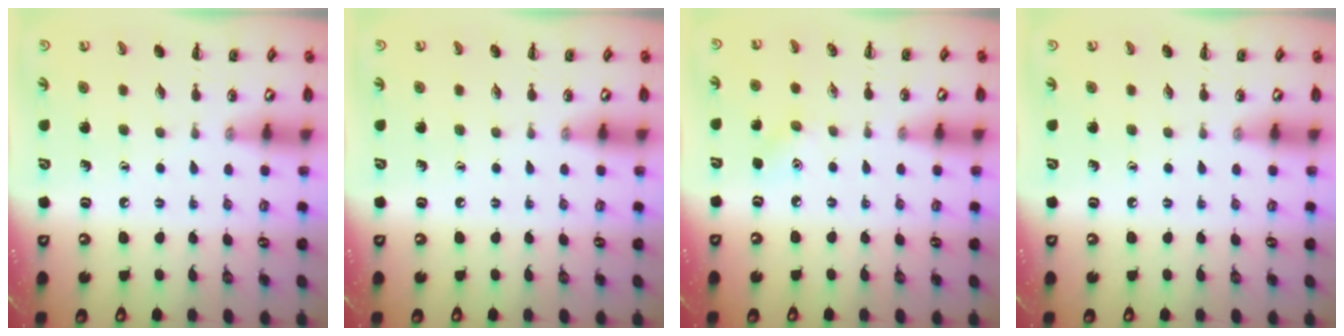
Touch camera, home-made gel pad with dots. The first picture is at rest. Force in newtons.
{"total": 0.0}
{"total": 3.9, "press": 3.8, "slide": 0.9}
{"total": 0.0}